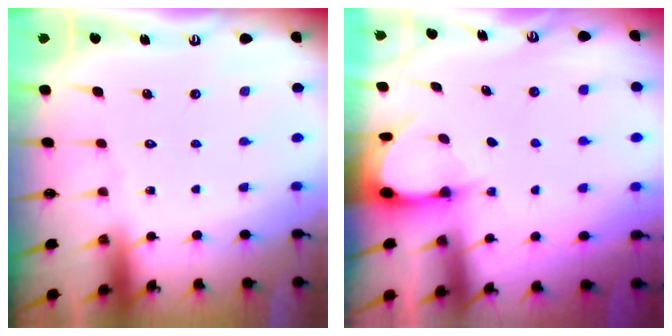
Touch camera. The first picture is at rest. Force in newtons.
{"total": 3.1, "press": 3.0, "slide": 0.4}